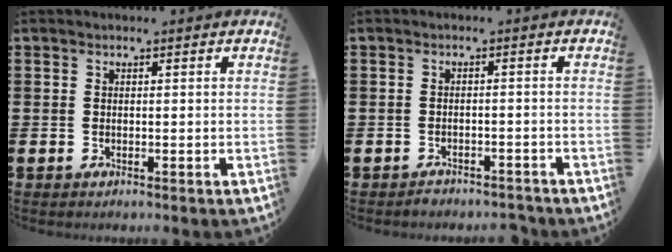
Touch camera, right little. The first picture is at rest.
{"total": 1.4, "force": [-1.4, 0.2, 0.0], "torque": [-0.005, 0.002, -0.030]}